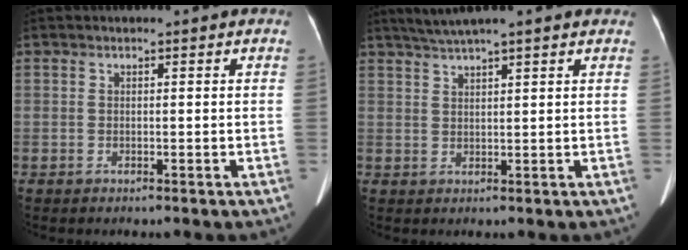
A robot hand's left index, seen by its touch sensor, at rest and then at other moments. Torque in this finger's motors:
{"motor_torque": [0.44, -0.51, 0.15, 0.07]}